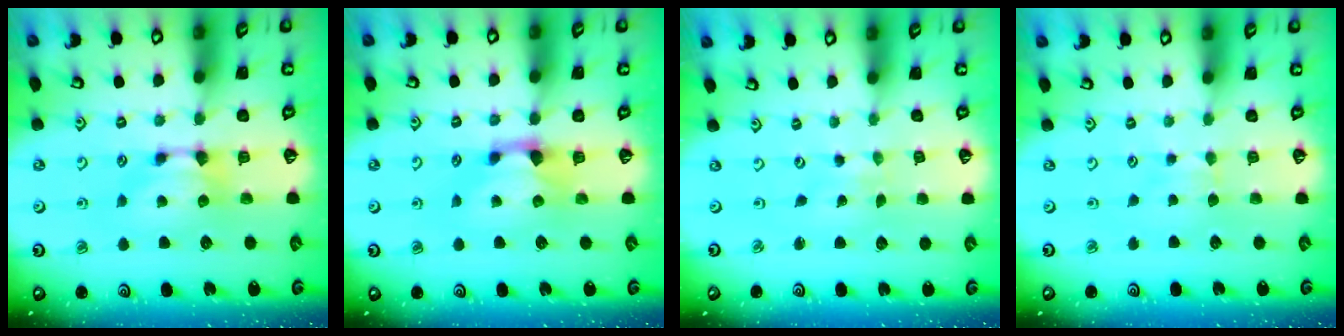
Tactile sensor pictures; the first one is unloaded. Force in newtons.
{"total": 1.3, "press": 0.4, "slide": 1.3}
{"total": 5.2, "press": 5.2, "slide": 0.2}
{"total": 2.4, "press": 2.4, "slide": 0.4}